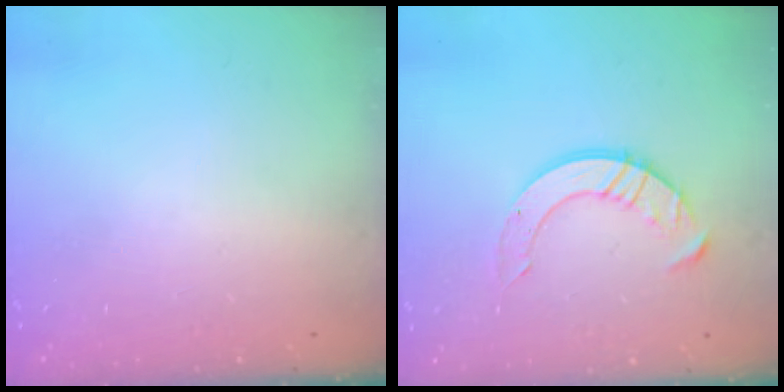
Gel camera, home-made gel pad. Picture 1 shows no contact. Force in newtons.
{"total": 10.5, "press": 10.5, "slide": 0.9}